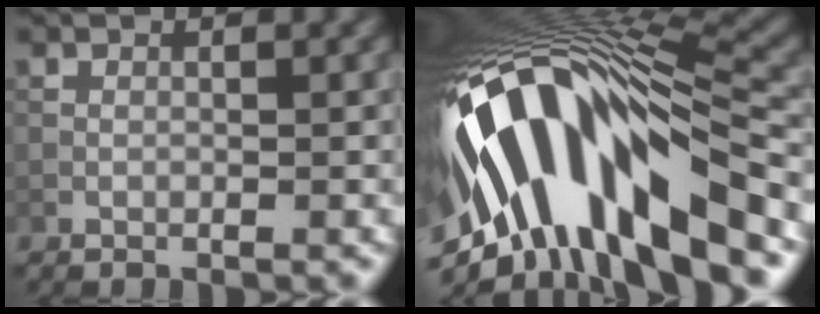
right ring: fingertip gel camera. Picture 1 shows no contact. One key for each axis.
{"total": 15.1, "fx": -4.6, "fy": 6.0, "fz": 13.1, "tx": -0.236, "ty": 0.021, "tz": -0.069}